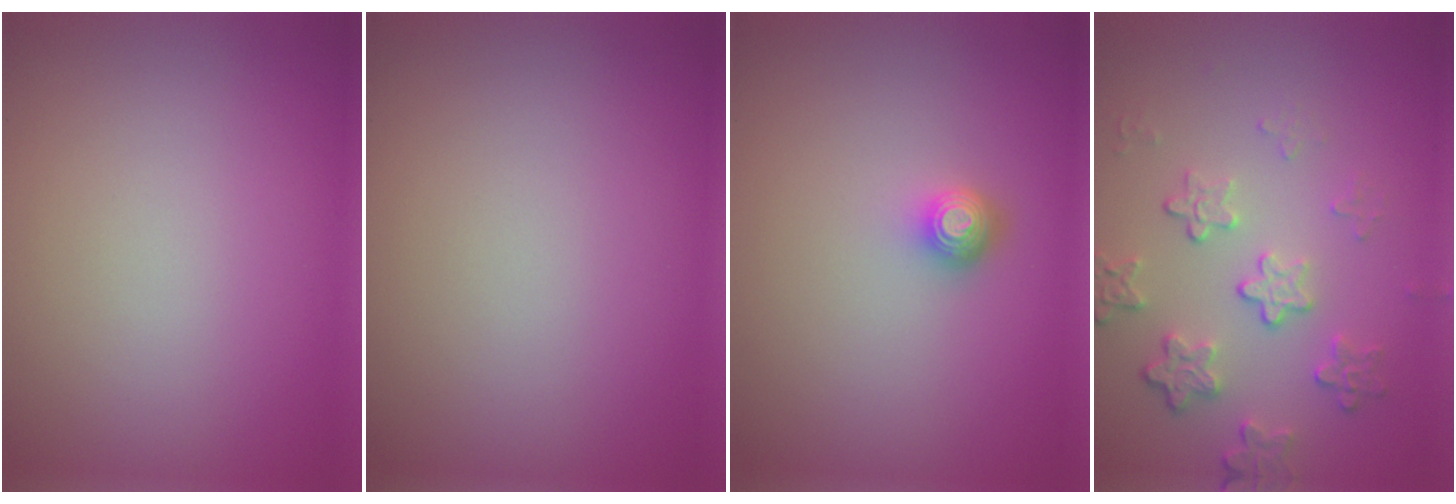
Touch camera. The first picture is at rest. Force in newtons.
{"total": 0.0}
{"total": 1.8, "press": 1.3, "slide": 1.2}
{"total": 4.2, "press": 3.1, "slide": 2.9}